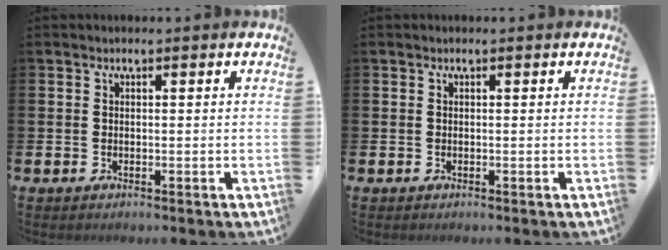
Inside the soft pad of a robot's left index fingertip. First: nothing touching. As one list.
[{"total": 0.0}]